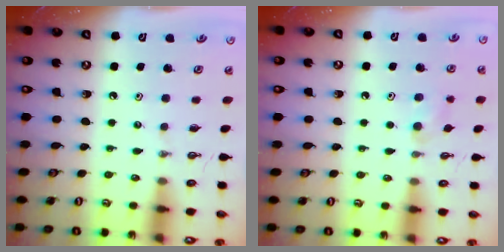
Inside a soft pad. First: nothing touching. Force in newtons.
{"total": 5.7, "press": 5.7, "slide": 1.0}